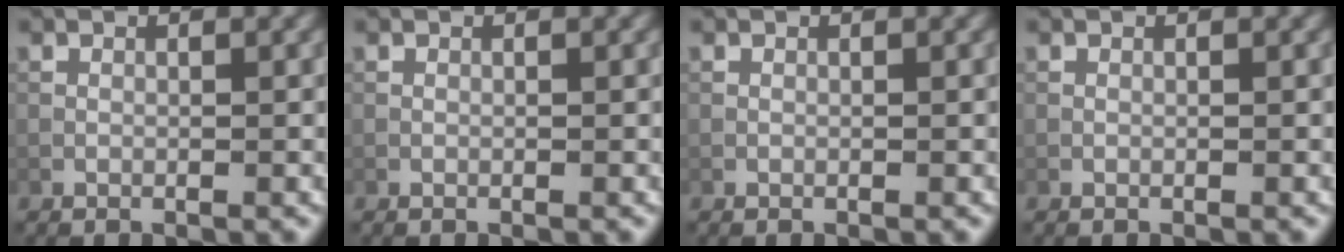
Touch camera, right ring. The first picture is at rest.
{"total": 0.0}
{"total": 0.0}
{"total": 0.0}